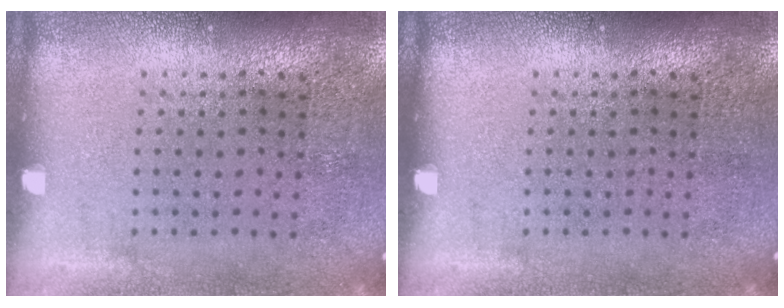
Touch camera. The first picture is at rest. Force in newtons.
{"total": 0.0}